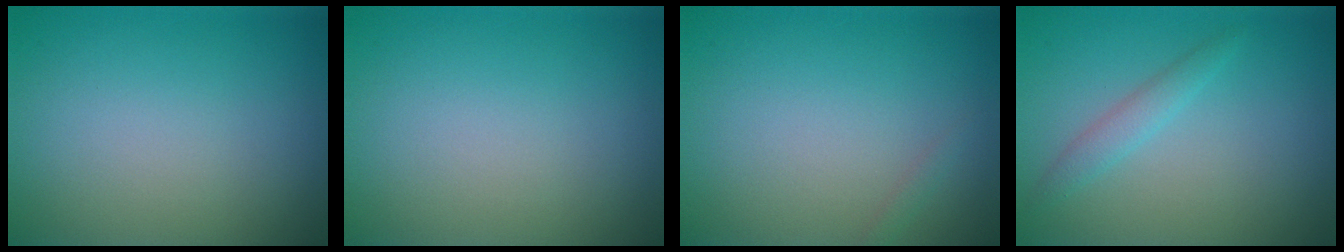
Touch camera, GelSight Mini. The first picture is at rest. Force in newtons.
{"total": 0.0}
{"total": 0.5, "press": 0.5, "slide": 0.0}
{"total": 1.6, "press": 1.6, "slide": 0.1}